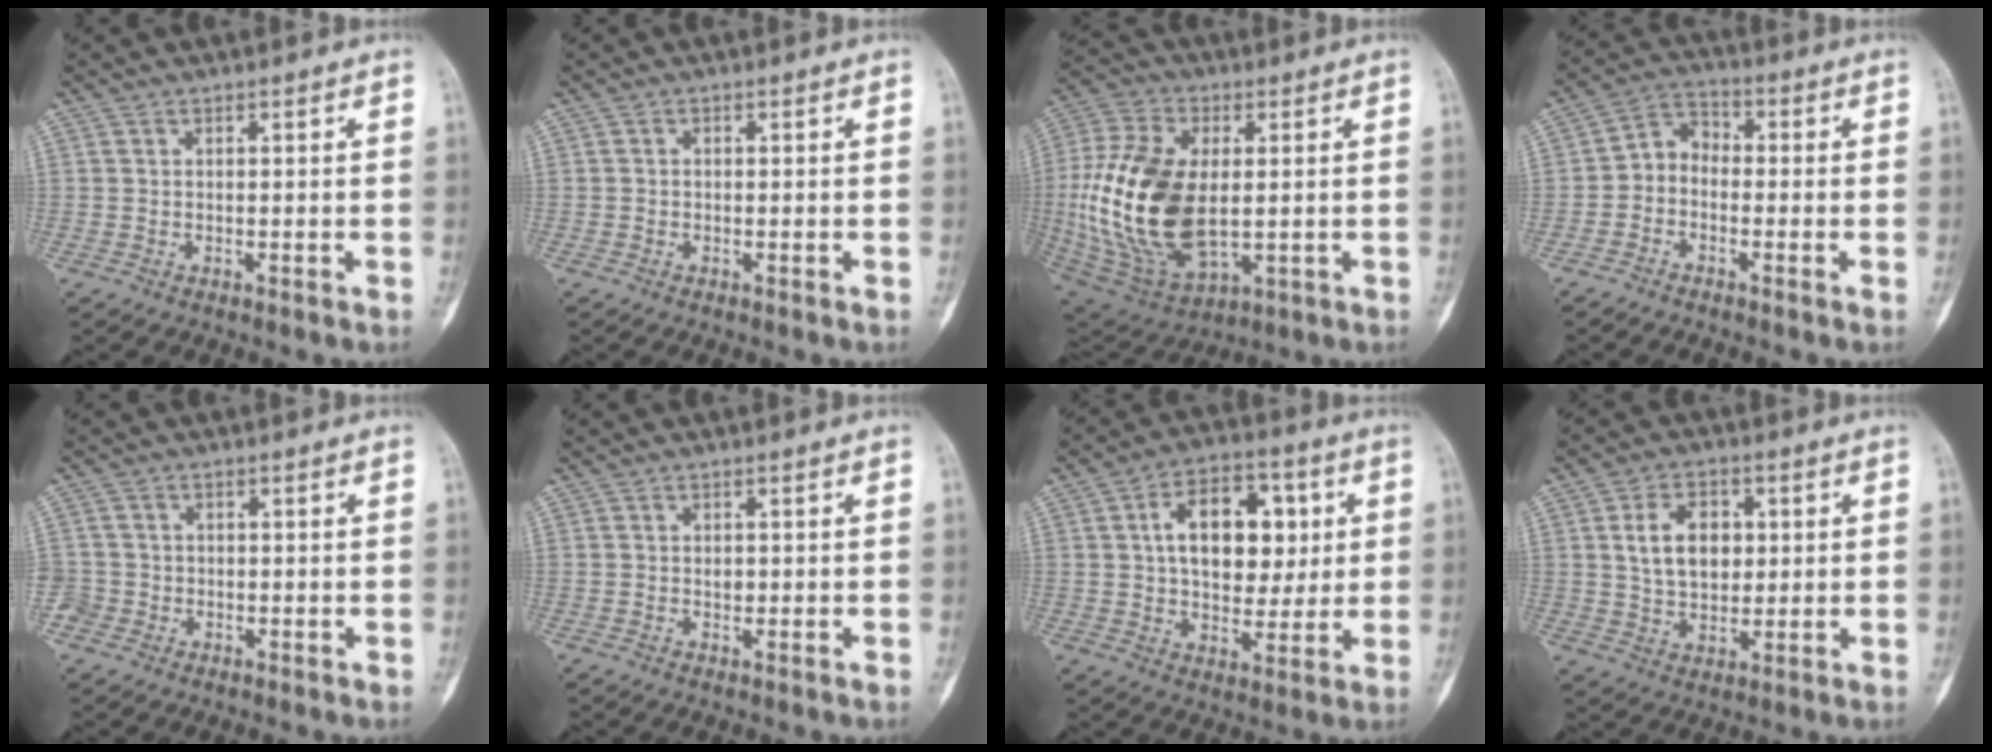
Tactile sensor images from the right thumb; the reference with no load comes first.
{"total": 0.0}
{"total": 23.3, "force": [0.1, 13.2, 19.2], "torque": [-0.396, -0.011, 0.016]}
{"total": 5.3, "force": [-1.6, 4.1, 3.0], "torque": [-0.034, 0.027, -0.047]}
{"total": 3.1, "force": [-1.1, 2.9, 0.1], "torque": [0.014, 0.012, -0.026]}
{"total": 1.1, "force": [-0.1, 0.7, 0.8], "torque": [-0.012, 0.001, -0.001]}
{"total": 15.8, "force": [3.2, 10.1, 11.7], "torque": [-0.136, 0.008, 0.048]}
{"total": 9.5, "force": [1.8, 6.4, 6.7], "torque": [-0.092, -0.003, 0.036]}